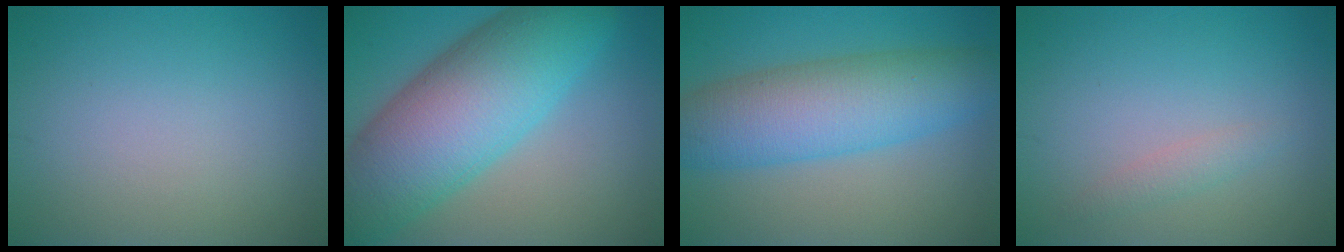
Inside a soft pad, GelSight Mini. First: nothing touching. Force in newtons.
{"total": 12.8, "press": 12.8, "slide": 0.2}
{"total": 8.4, "press": 8.4, "slide": 0.1}
{"total": 1.2, "press": 1.2, "slide": 0.1}